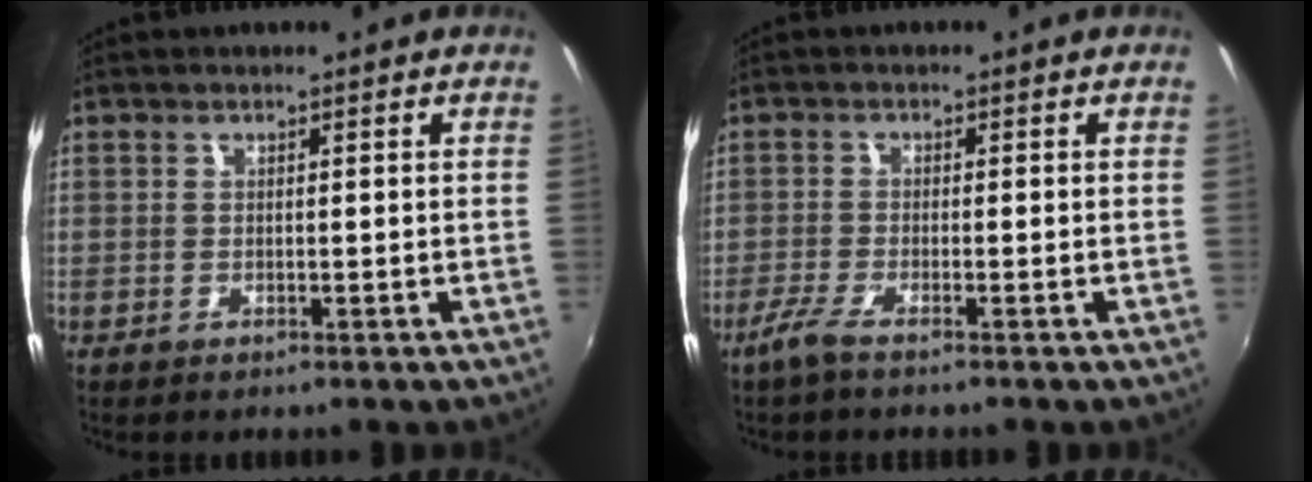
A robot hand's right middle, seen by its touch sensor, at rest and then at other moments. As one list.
[{"total": 3.0, "force": [-2.3, 0.1, 1.9], "torque": [-0.055, -0.007, -0.049]}]